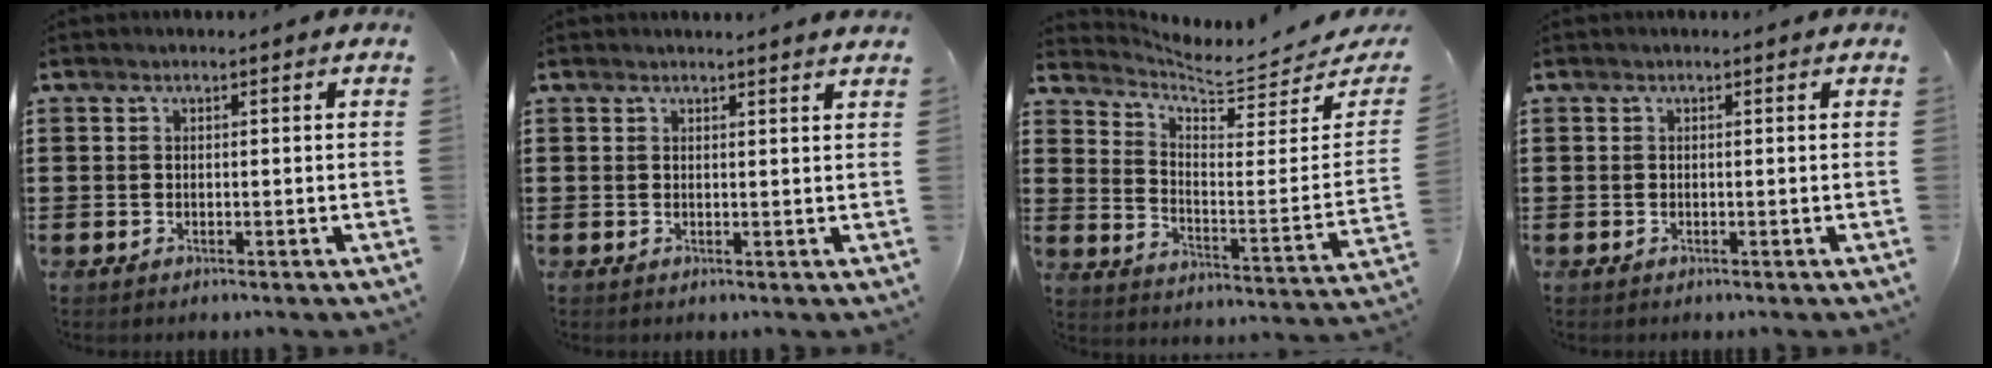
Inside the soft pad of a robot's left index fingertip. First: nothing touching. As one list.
[{"total": 1.4, "force": [1.3, -0.2, 0.3], "torque": [-0.007, -0.002, 0.026]}, {"total": 5.5, "force": [5.3, 0.7, 1.5], "torque": [-0.053, -0.056, 0.085]}, {"total": 0.0}]